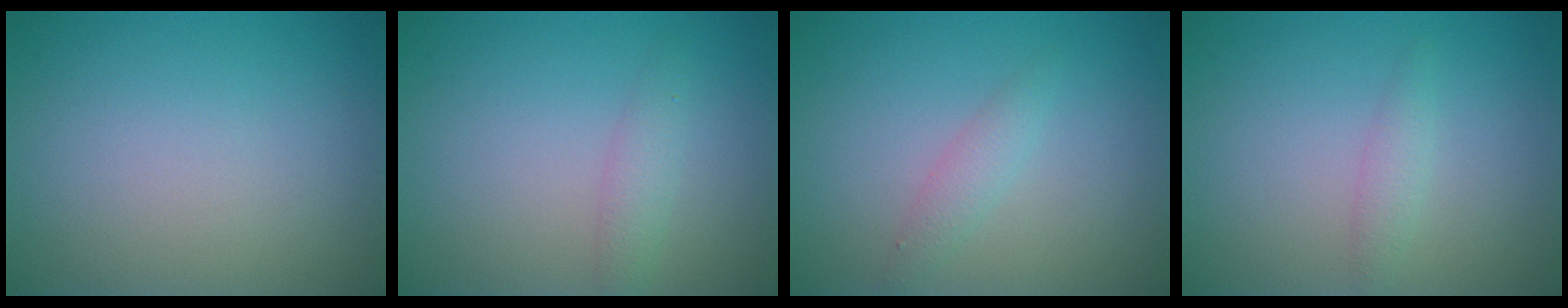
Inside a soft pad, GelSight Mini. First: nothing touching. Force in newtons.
{"total": 1.6, "press": 1.6, "slide": 0.0}
{"total": 1.5, "press": 1.5, "slide": 0.0}
{"total": 1.2, "press": 1.2, "slide": 0.0}